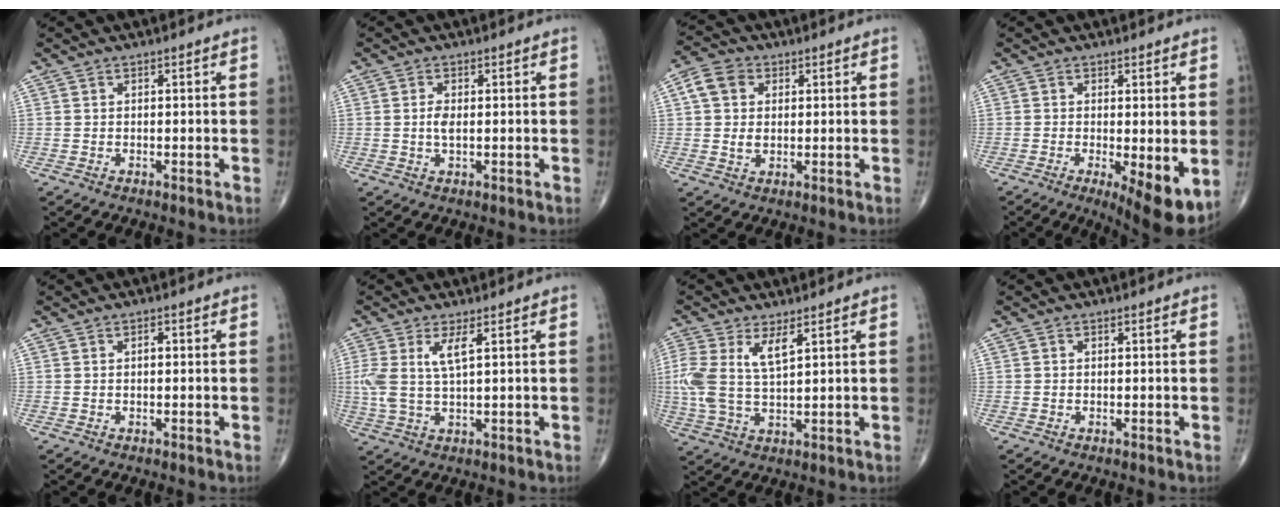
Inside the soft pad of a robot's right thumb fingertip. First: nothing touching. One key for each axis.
{"total": 2.4, "fx": 0.0, "fy": 1.0, "fz": 2.1, "tx": -0.045, "ty": -0.001, "tz": 0.000}
{"total": 7.0, "fx": 1.6, "fy": 5.2, "fz": 4.4, "tx": -0.070, "ty": 0.002, "tz": 0.025}
{"total": 9.0, "fx": -2.0, "fy": 2.7, "fz": 8.3, "tx": -0.122, "ty": -0.025, "tz": -0.027}
{"total": 1.2, "fx": 0.1, "fy": 0.6, "fz": 1.1, "tx": -0.017, "ty": 0.002, "tz": 0.000}
{"total": 6.1, "fx": 1.8, "fy": 1.7, "fz": 5.6, "tx": -0.141, "ty": -0.005, "tz": 0.042}
{"total": 9.0, "fx": 2.9, "fy": 3.5, "fz": 7.8, "tx": -0.189, "ty": 0.000, "tz": 0.064}
{"total": 0.0}